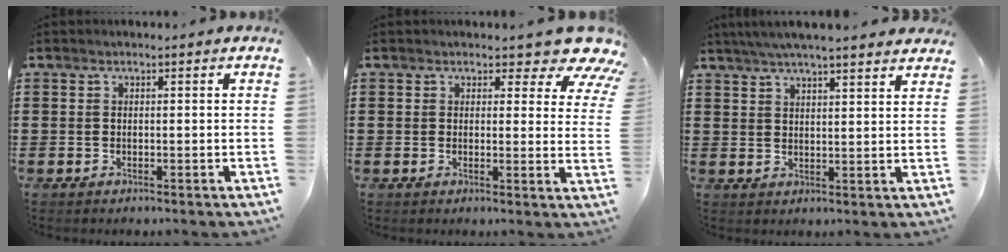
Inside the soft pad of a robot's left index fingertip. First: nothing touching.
{"total": 5.5, "force": [4.2, 1.9, 3.1], "torque": [-0.044, -0.022, 0.067]}
{"total": 4.7, "force": [4.3, -0.2, 1.9], "torque": [-0.049, -0.009, 0.076]}